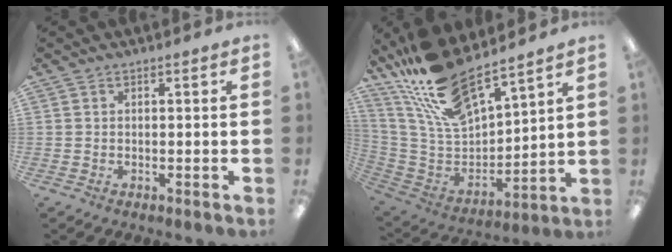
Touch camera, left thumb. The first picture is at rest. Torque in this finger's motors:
{"motor_torque": [0.72, 0.62, 1.40, -1.37, 0.34]}